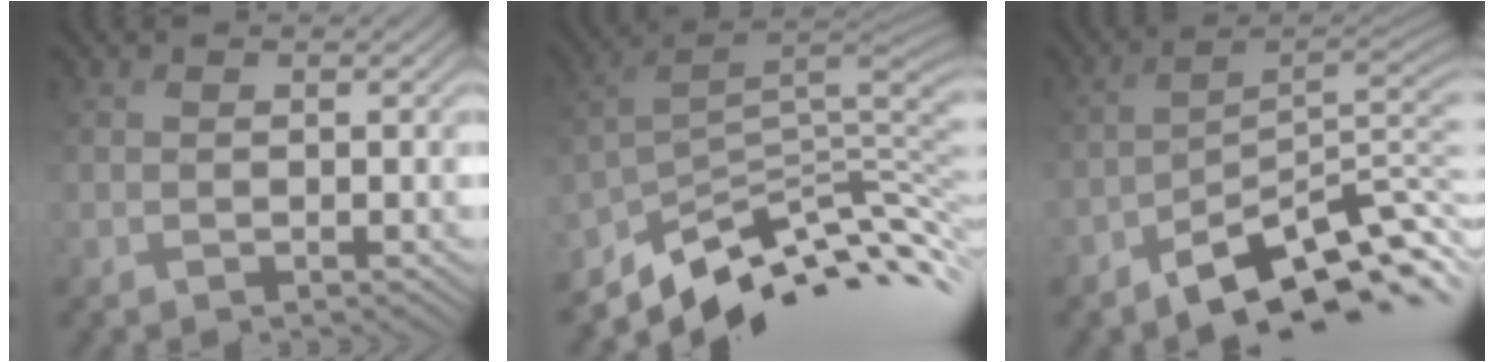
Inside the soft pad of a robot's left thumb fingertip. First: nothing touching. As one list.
[{"total": 9.7, "force": [-5.8, 3.4, 6.9], "torque": [-0.143, 0.011, -0.095]}, {"total": 11.1, "force": [-7.6, 3.2, 7.4], "torque": [-0.125, -0.005, -0.117]}]